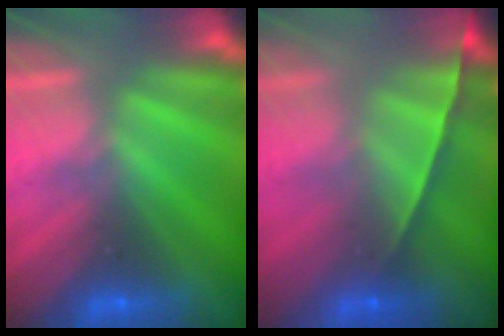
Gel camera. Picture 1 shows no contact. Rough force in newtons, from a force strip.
{"total": 1.5}